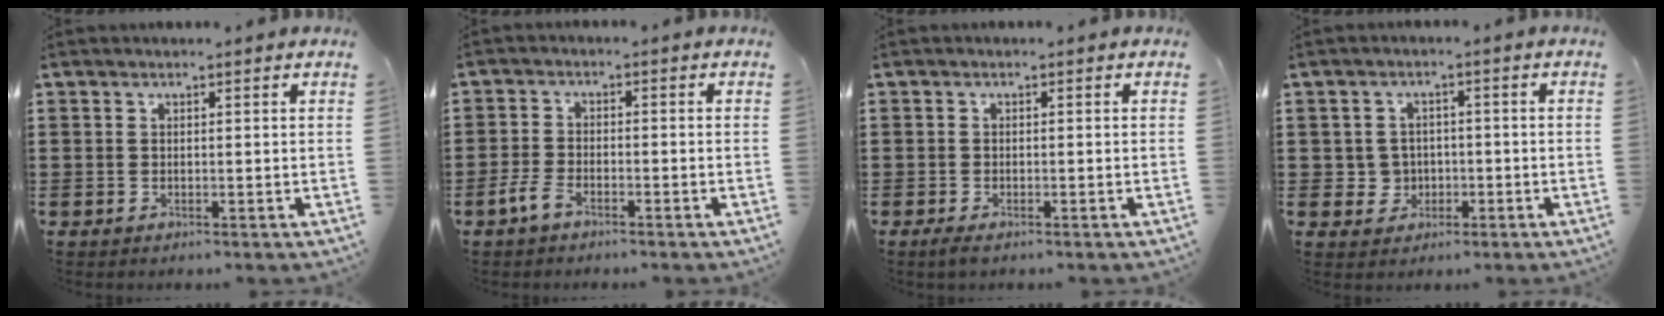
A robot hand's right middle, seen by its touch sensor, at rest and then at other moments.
{"total": 3.2, "force": [-2.3, 1.4, 1.9], "torque": [-0.054, -0.003, -0.050]}
{"total": 0.9, "force": [-0.6, 0.3, 0.5], "torque": [-0.019, -0.008, -0.013]}
{"total": 3.5, "force": [-0.7, 3.4, 0.7], "torque": [-0.027, 0.005, -0.017]}